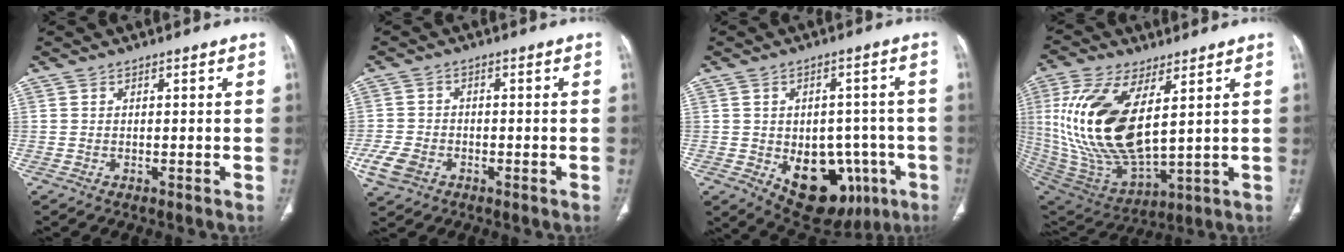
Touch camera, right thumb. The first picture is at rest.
{"total": 5.8, "force": [-2.5, 4.2, 3.1], "torque": [-0.066, 0.010, -0.044]}
{"total": 16.3, "force": [-5.3, 10.7, 11.0], "torque": [-0.110, 0.018, -0.053]}
{"total": 22.2, "force": [5.3, 10.3, 19.0], "torque": [-0.391, -0.030, 0.114]}